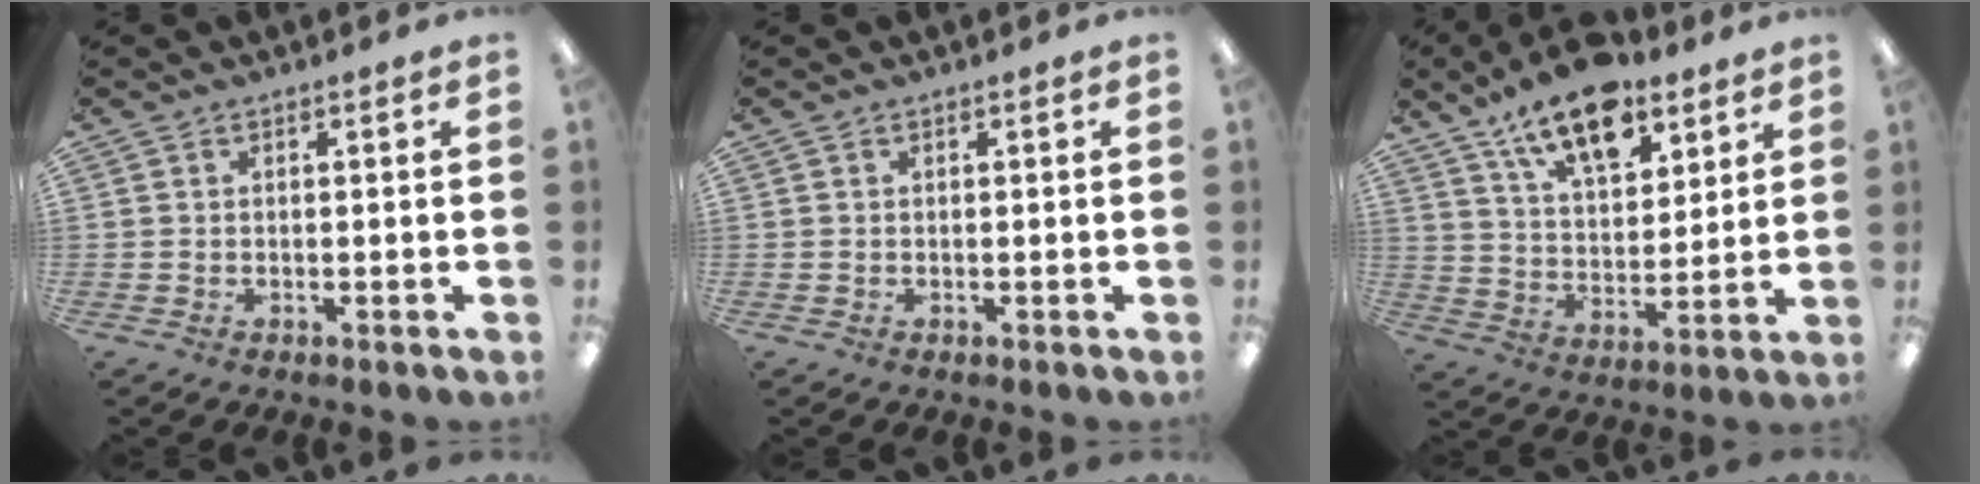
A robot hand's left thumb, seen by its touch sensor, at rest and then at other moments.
{"total": 0.0}
{"total": 15.4, "force": [10.9, 6.9, 8.3], "torque": [-0.133, -0.056, 0.192]}